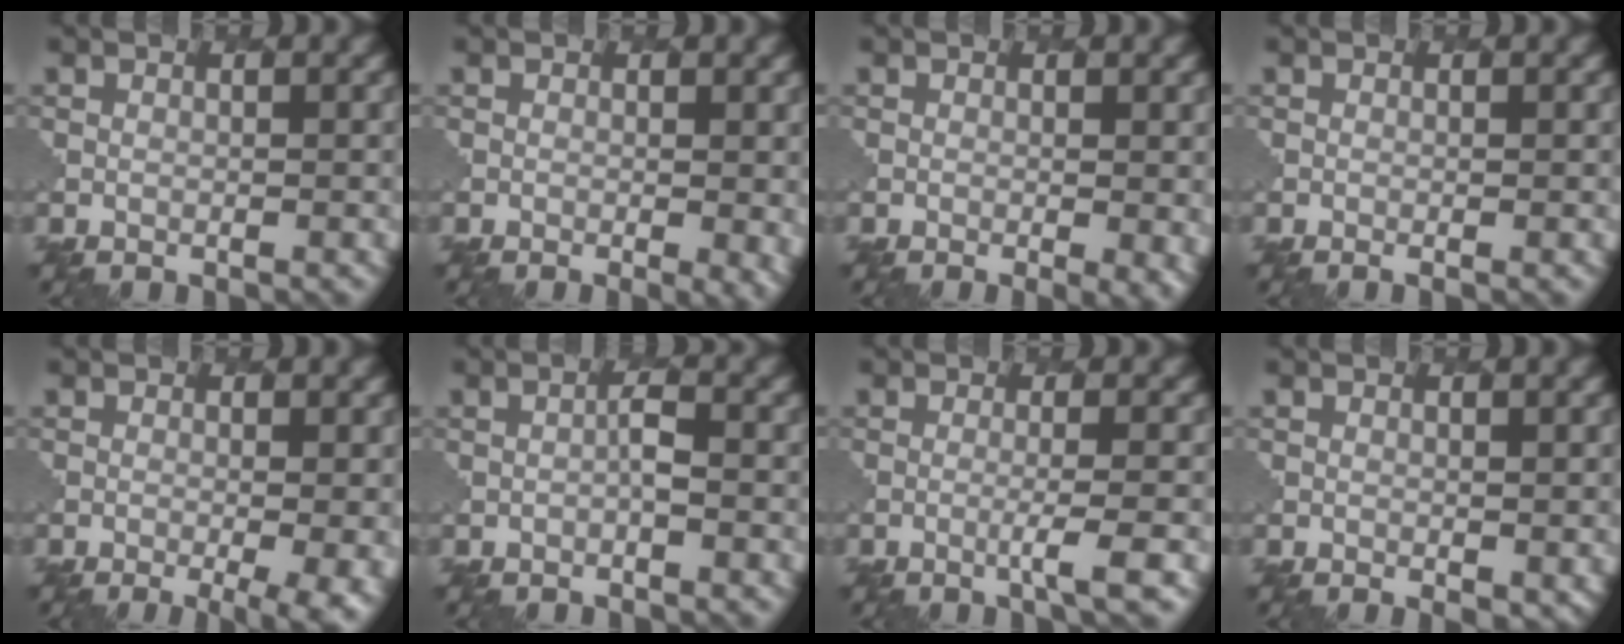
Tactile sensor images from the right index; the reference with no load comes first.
{"total": 3.3, "force": [-0.4, 1.2, 3.0], "torque": [-0.033, -0.010, 0.001]}
{"total": 3.5, "force": [-0.5, 1.3, 3.3], "torque": [-0.035, -0.011, 0.002]}
{"total": 0.7, "force": [-0.1, 0.2, 0.7], "torque": [-0.005, -0.003, 0.000]}
{"total": 6.2, "force": [-1.6, 2.4, 5.5], "torque": [-0.051, -0.005, -0.006]}
{"total": 0.9, "force": [-0.3, 0.1, 0.8], "torque": [-0.016, 0.002, -0.004]}
{"total": 2.2, "force": [-0.6, 0.2, 2.1], "torque": [-0.028, 0.000, -0.020]}
{"total": 2.1, "force": [-0.1, 0.9, 2.0], "torque": [-0.026, -0.009, 0.004]}